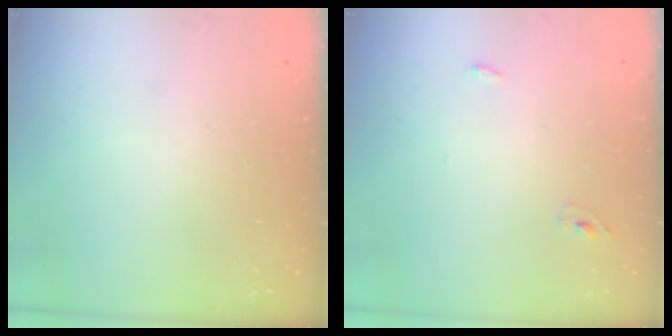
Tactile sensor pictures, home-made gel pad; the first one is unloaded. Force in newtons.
{"total": 2.9, "press": 2.7, "slide": 1.0}